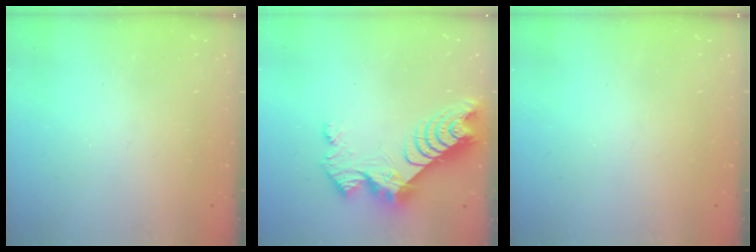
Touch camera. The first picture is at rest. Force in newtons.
{"total": 12.1, "press": 12.0, "slide": 1.1}
{"total": 0.0}